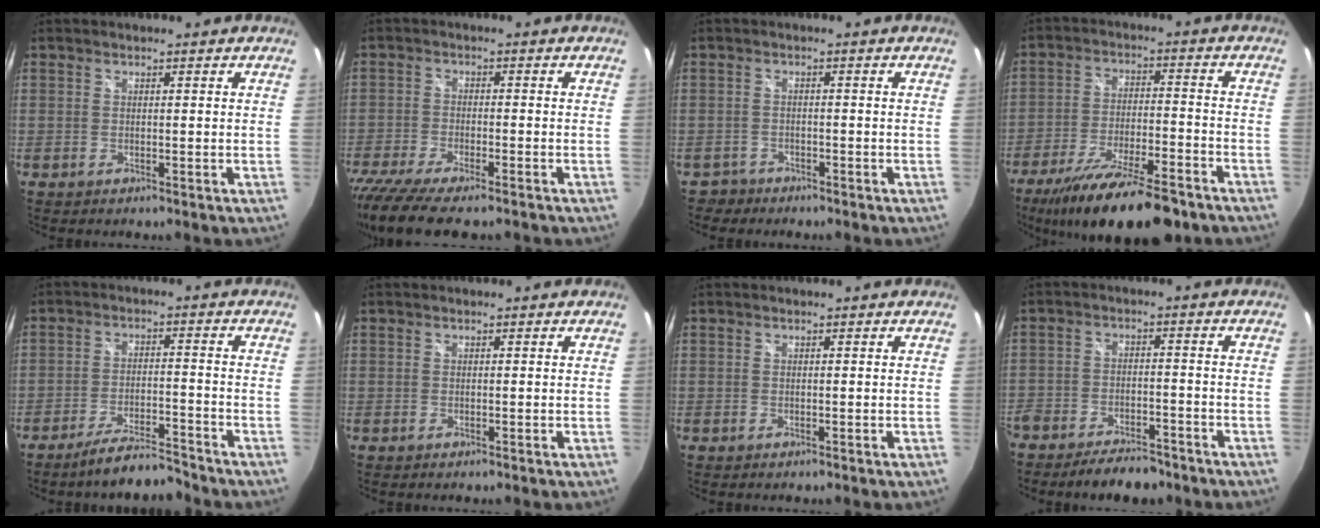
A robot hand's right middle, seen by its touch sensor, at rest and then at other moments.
{"total": 13.0, "force": [-10.4, 2.7, 7.2], "torque": [-0.165, -0.056, -0.180]}
{"total": 2.8, "force": [-2.1, 1.7, -0.1], "torque": [-0.007, 0.001, -0.039]}
{"total": 18.8, "force": [-14.5, 4.4, 11.2], "torque": [-0.212, -0.040, -0.228]}
{"total": 7.8, "force": [-7.1, 0.8, 3.2], "torque": [-0.074, -0.002, -0.119]}
{"total": 0.0}
{"total": 0.0}
{"total": 11.6, "force": [-9.2, 4.9, 5.0], "torque": [-0.125, -0.007, -0.141]}